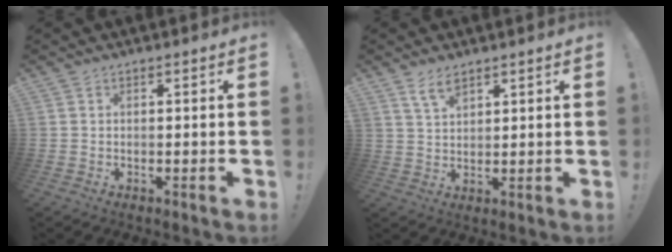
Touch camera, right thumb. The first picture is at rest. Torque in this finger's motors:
{"motor_torque": [0.28, 1.64, 0.20, 0.21, 0.58]}